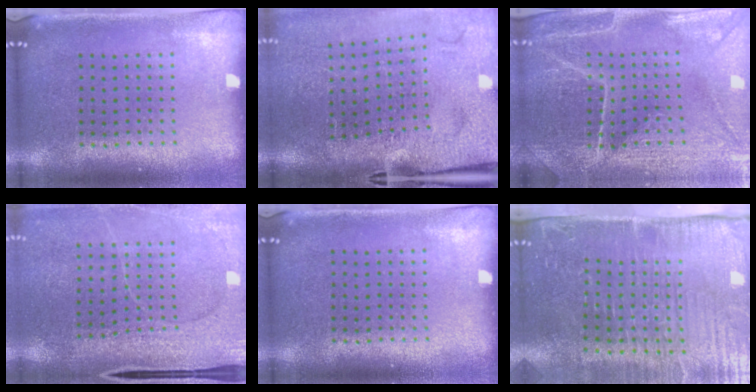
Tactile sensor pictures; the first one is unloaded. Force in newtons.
{"total": 4.4, "press": 3.4, "slide": 2.7}
{"total": 4.3, "press": 4.2, "slide": 1.0}
{"total": 2.9, "press": 2.9, "slide": 0.4}
{"total": 0.0}
{"total": 5.2, "press": 4.5, "slide": 2.6}